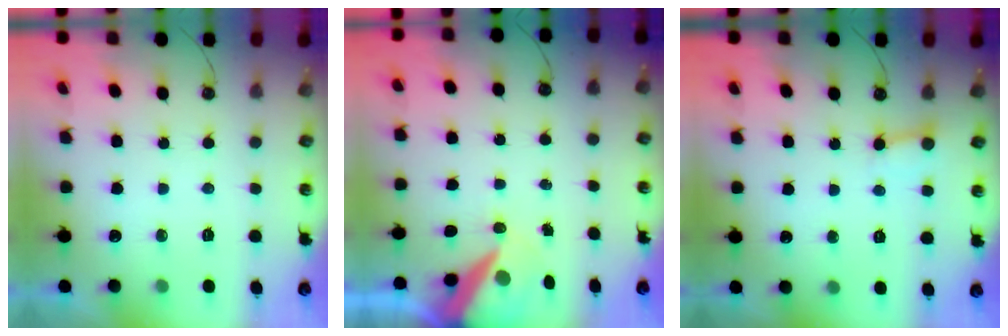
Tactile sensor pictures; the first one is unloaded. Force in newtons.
{"total": 10.4, "press": 10.4, "slide": 1.2}
{"total": 2.7, "press": 2.7, "slide": 0.3}